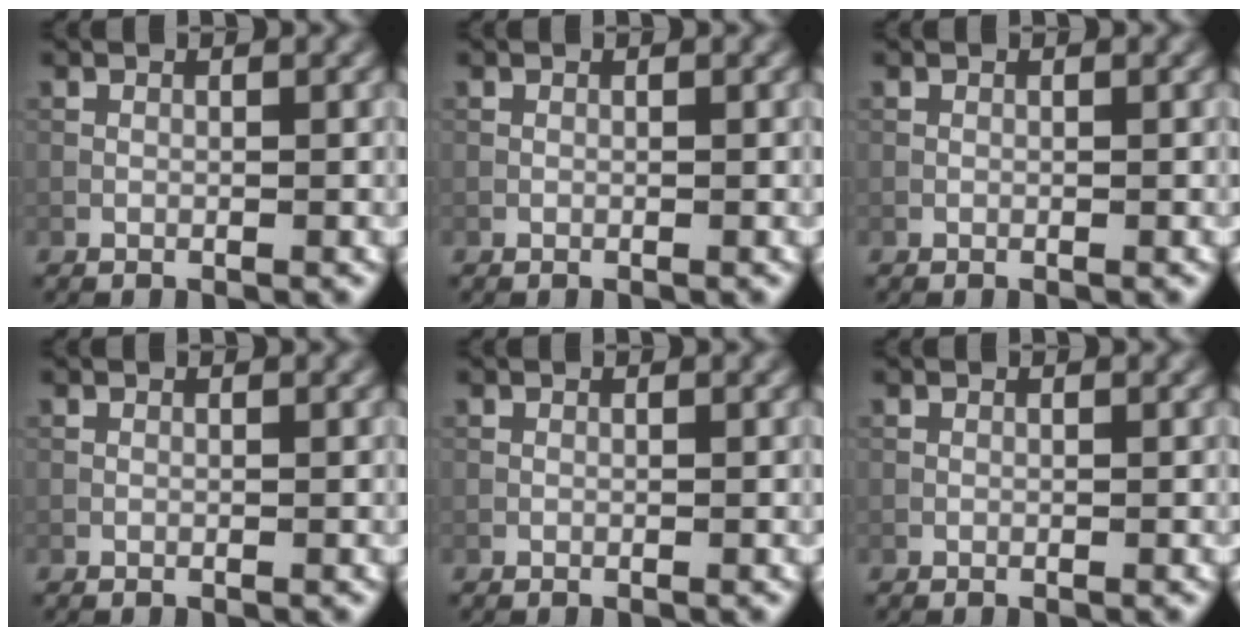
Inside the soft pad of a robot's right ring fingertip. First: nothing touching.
{"total": 0.0}
{"total": 0.0}
{"total": 0.0}
{"total": 0.0}
{"total": 0.0}